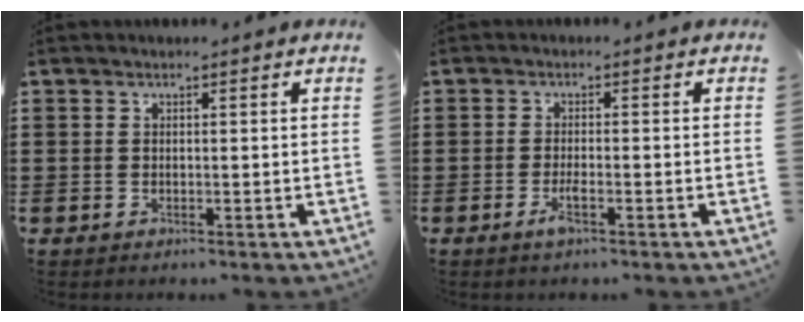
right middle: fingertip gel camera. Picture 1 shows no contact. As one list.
[{"total": 2.3, "force": [-1.1, 0.3, 2.0], "torque": [-0.042, -0.004, -0.023]}]